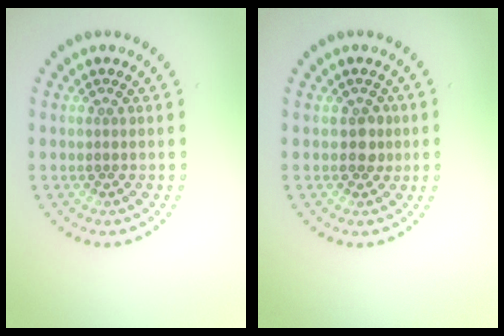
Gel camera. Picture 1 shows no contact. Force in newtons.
{"total": 1.4, "press": 1.3, "slide": 0.6}